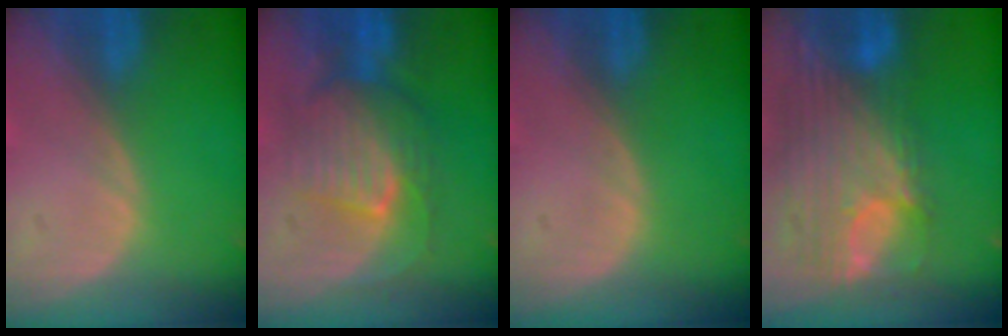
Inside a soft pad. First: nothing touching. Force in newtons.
{"total": 8.9, "press": 8.6, "slide": 2.1}
{"total": 0.0}
{"total": 12.2, "press": 10.3, "slide": 6.5}